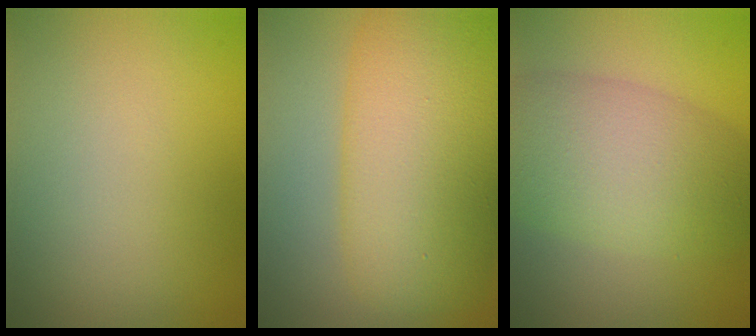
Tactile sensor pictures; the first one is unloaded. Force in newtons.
{"total": 11.7, "press": 11.7, "slide": 0.2}
{"total": 7.9, "press": 7.9, "slide": 0.2}